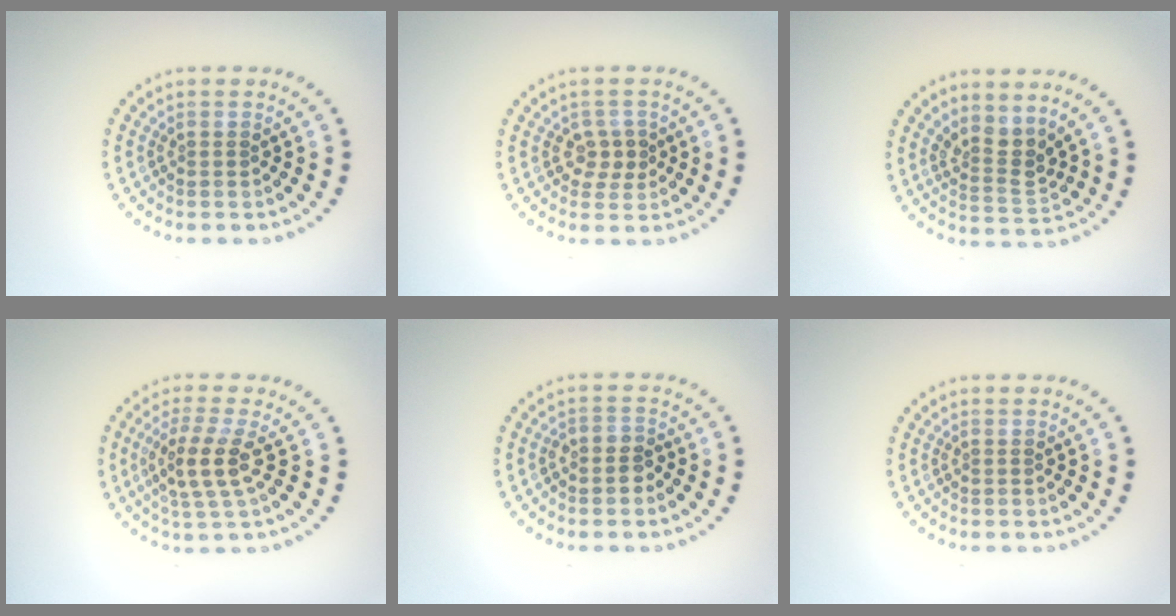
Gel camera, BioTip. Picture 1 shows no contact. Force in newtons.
{"total": 2.1, "press": 1.9, "slide": 0.8}
{"total": 2.7, "press": 2.0, "slide": 1.9}
{"total": 3.5, "press": 3.1, "slide": 1.6}
{"total": 1.9, "press": 1.7, "slide": 0.8}
{"total": 0.0}